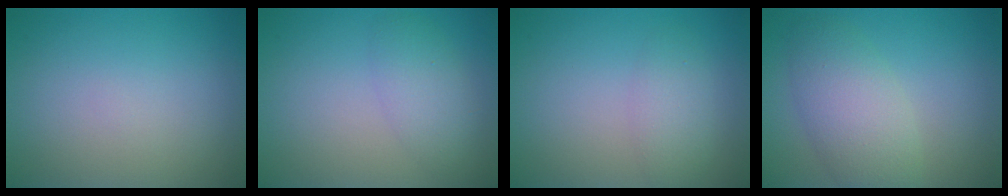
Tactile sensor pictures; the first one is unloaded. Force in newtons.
{"total": 2.8, "press": 2.8, "slide": 0.2}
{"total": 2.2, "press": 2.2, "slide": 0.1}
{"total": 3.7, "press": 3.7, "slide": 0.3}